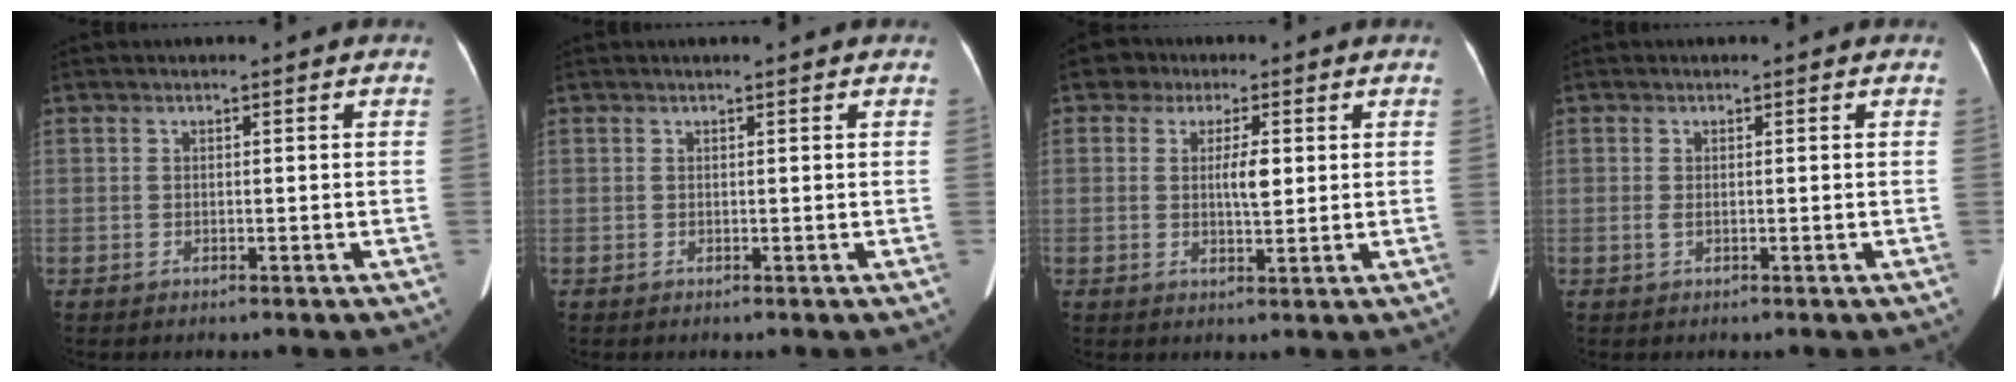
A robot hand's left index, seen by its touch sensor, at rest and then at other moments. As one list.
[{"total": 1.0, "force": [0.9, 0.0, 0.4], "torque": [-0.008, 0.015, 0.014]}, {"total": 5.0, "force": [1.2, 3.0, 3.8], "torque": [-0.062, 0.014, 0.018]}, {"total": 0.7, "force": [0.1, 0.3, 0.6], "torque": [-0.019, -0.002, 0.005]}]